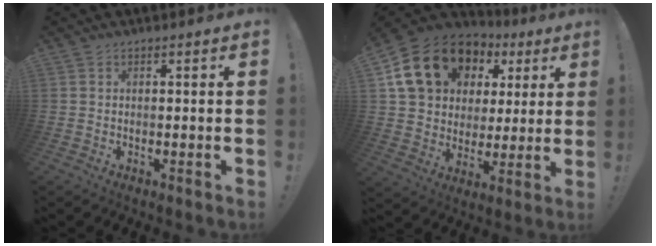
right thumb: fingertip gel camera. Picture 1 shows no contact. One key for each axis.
{"total": 19.9, "fx": 9.5, "fy": 14.4, "fz": 10.0, "tx": -0.170, "ty": -0.028, "tz": 0.197}